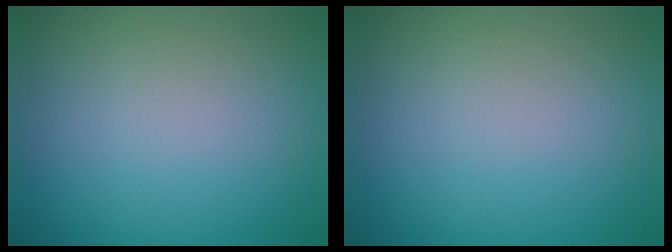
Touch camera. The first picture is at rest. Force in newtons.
{"total": 0.0}